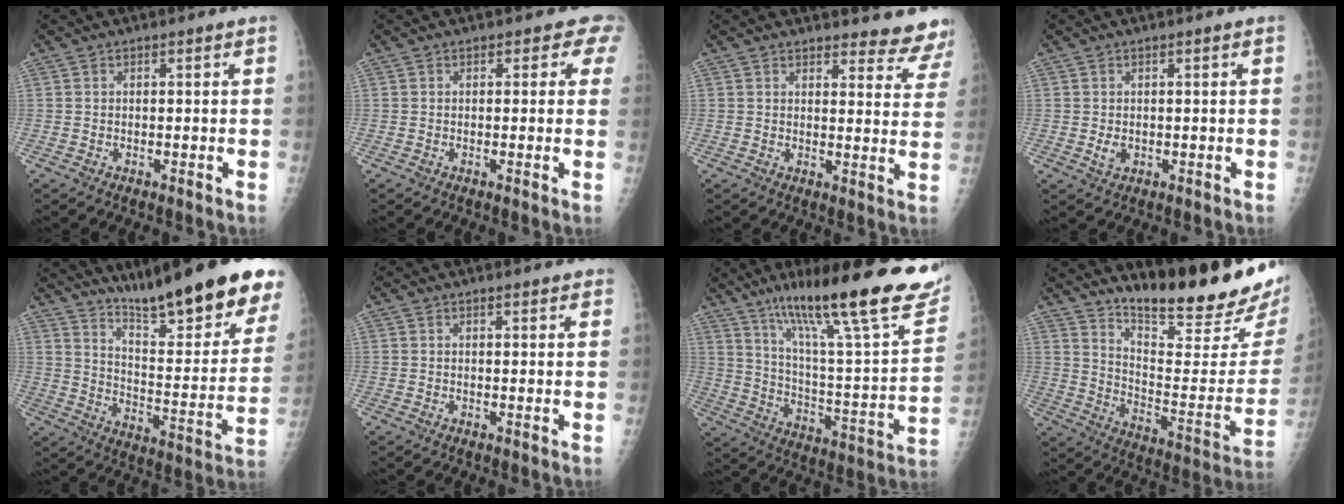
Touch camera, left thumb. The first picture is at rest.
{"total": 2.7, "force": [1.5, 1.9, 1.2], "torque": [0.016, -0.005, -0.001]}
{"total": 10.2, "force": [9.9, 2.2, 0.8], "torque": [0.034, -0.081, 0.086]}
{"total": 2.0, "force": [-0.1, 1.4, 1.5], "torque": [-0.023, -0.004, 0.001]}
{"total": 25.5, "force": [18.7, 4.4, 16.7], "torque": [-0.215, -0.101, 0.276]}
{"total": 1.5, "force": [1.3, 0.4, 0.6], "torque": [-0.002, -0.002, 0.015]}
{"total": 30.7, "force": [19.6, 5.6, 22.9], "torque": [-0.327, -0.053, 0.300]}
{"total": 24.6, "force": [19.9, 3.6, 13.9], "torque": [-0.184, -0.159, 0.291]}